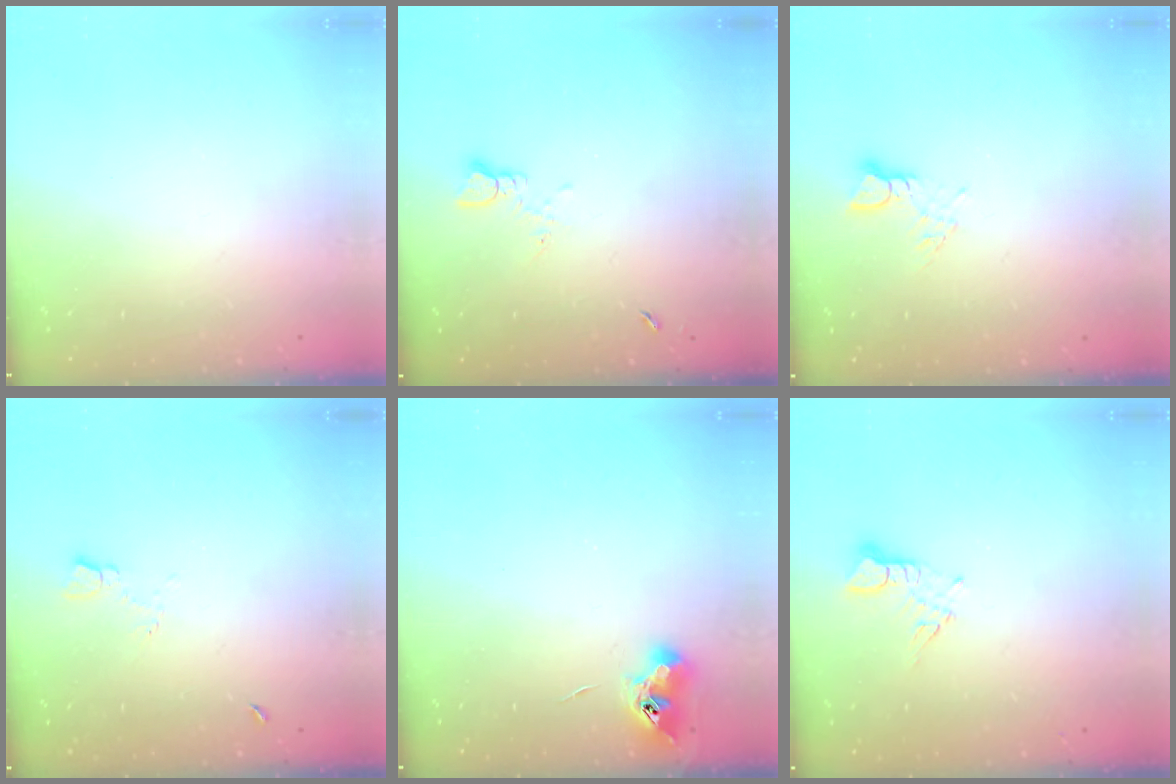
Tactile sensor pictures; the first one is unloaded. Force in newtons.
{"total": 1.3, "press": 1.2, "slide": 0.1}
{"total": 4.3, "press": 4.3, "slide": 0.2}
{"total": 3.6, "press": 3.6, "slide": 0.5}
{"total": 8.0, "press": 7.9, "slide": 0.8}
{"total": 3.0, "press": 3.0, "slide": 0.3}